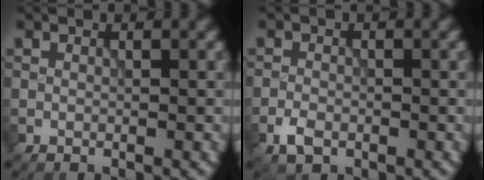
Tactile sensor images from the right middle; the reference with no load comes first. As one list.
[{"total": 2.1, "force": [-1.2, 1.2, 1.2], "torque": [-0.022, -0.001, -0.026]}]